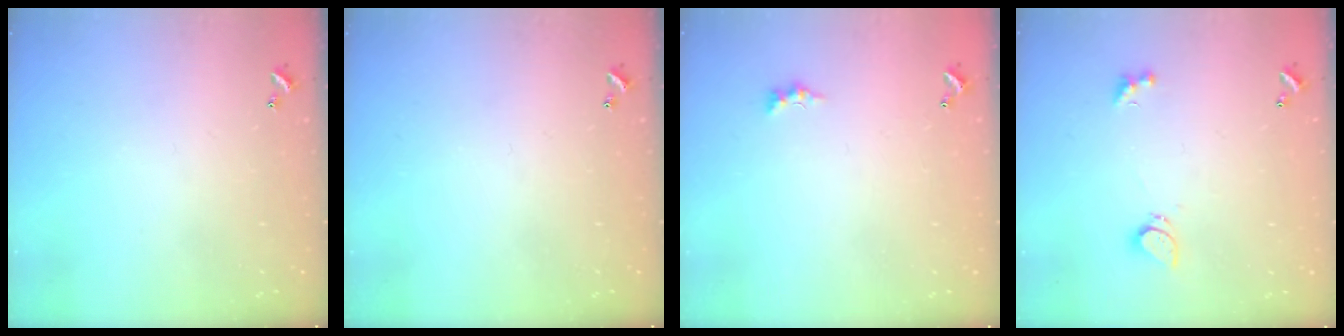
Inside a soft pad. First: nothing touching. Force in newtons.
{"total": 0.0}
{"total": 0.0}
{"total": 2.6, "press": 2.5, "slide": 0.8}